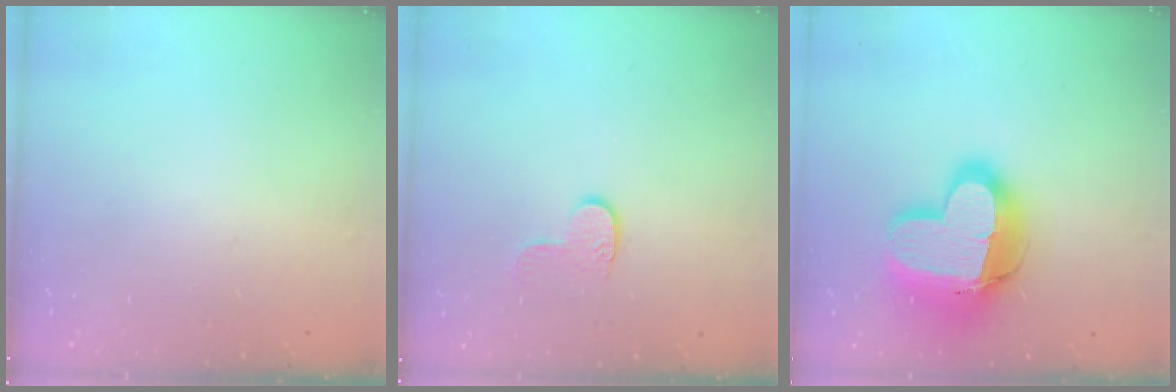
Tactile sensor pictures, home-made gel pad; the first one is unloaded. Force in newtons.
{"total": 5.6, "press": 5.6, "slide": 0.5}
{"total": 18.9, "press": 18.8, "slide": 2.2}